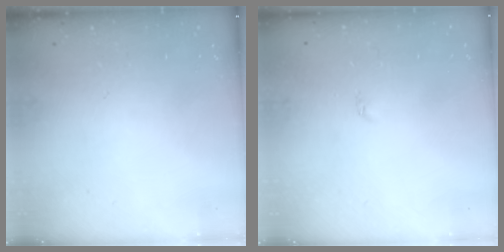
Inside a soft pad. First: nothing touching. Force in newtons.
{"total": 2.0, "press": 1.9, "slide": 0.4}